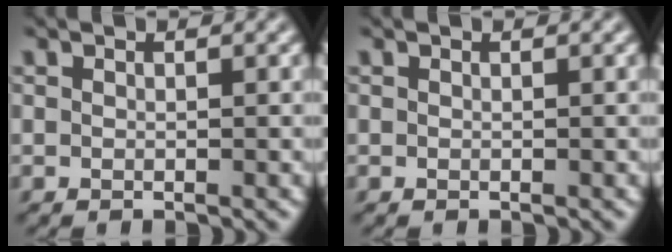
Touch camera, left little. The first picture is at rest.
{"total": 0.0}